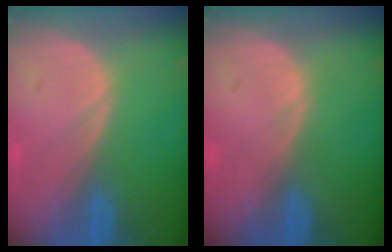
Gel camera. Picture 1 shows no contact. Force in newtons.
{"total": 0.0}